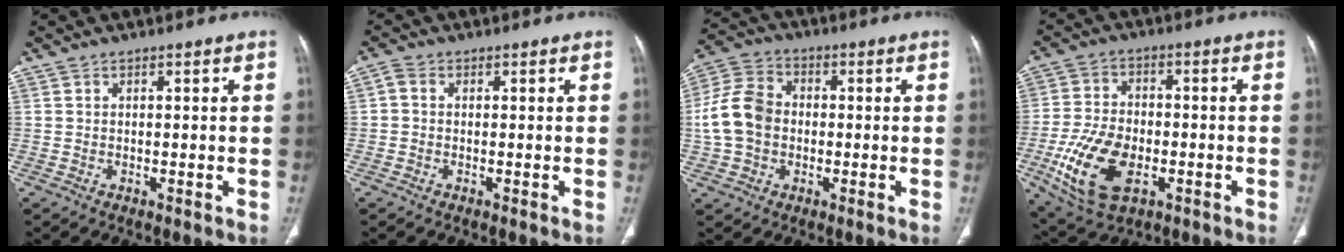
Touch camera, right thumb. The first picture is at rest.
{"total": 1.4, "force": [0.4, 1.3, 0.0], "torque": [-0.003, 0.002, -0.001]}
{"total": 10.7, "force": [0.0, 8.9, 5.8], "torque": [-0.114, 0.030, -0.010]}
{"total": 14.1, "force": [-4.2, 8.9, 10.1], "torque": [-0.198, 0.007, -0.072]}